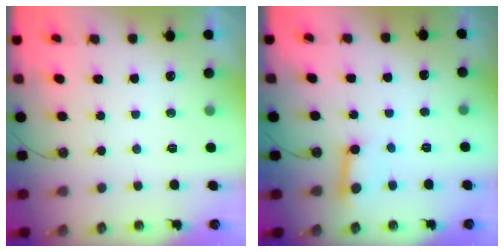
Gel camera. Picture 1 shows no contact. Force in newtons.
{"total": 7.4, "press": 7.3, "slide": 0.7}